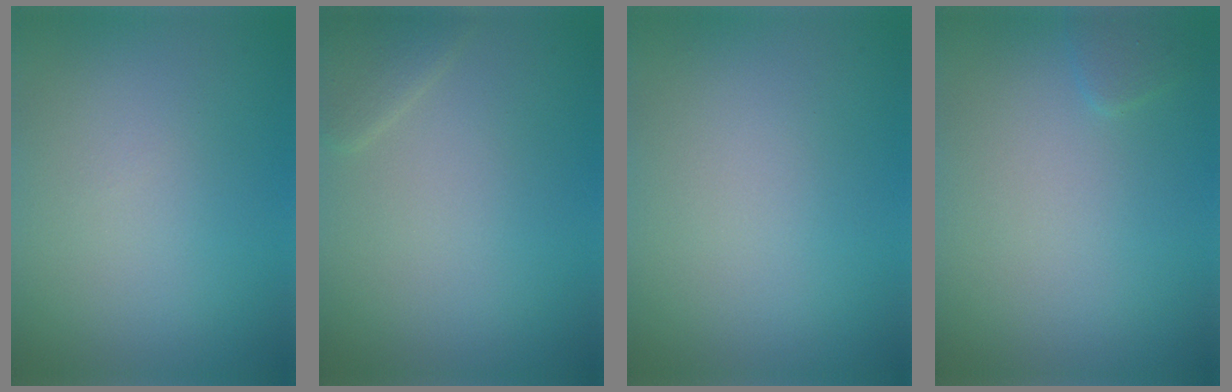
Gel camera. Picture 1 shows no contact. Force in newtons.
{"total": 1.5, "press": 1.5, "slide": 0.1}
{"total": 0.0}
{"total": 0.8, "press": 0.7, "slide": 0.2}